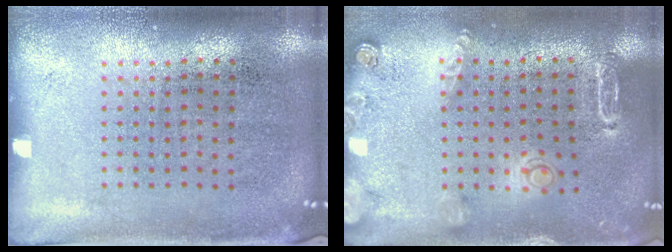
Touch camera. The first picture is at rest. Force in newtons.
{"total": 1.8, "press": 1.8, "slide": 0.1}